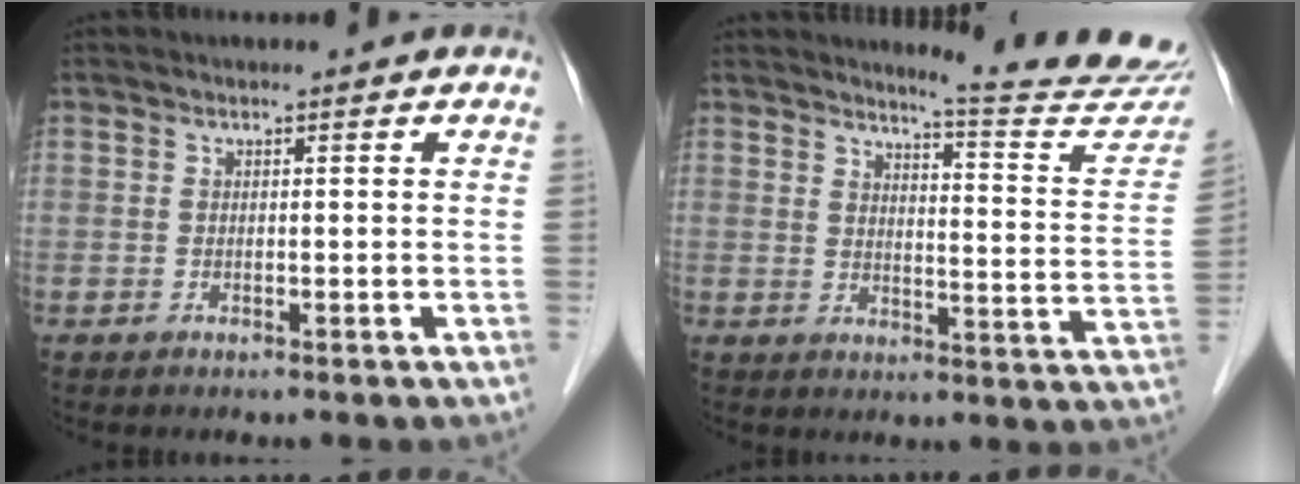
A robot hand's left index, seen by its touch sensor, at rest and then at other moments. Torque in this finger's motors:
{"motor_torque": [0.01, -0.13, 0.17, 0.03]}